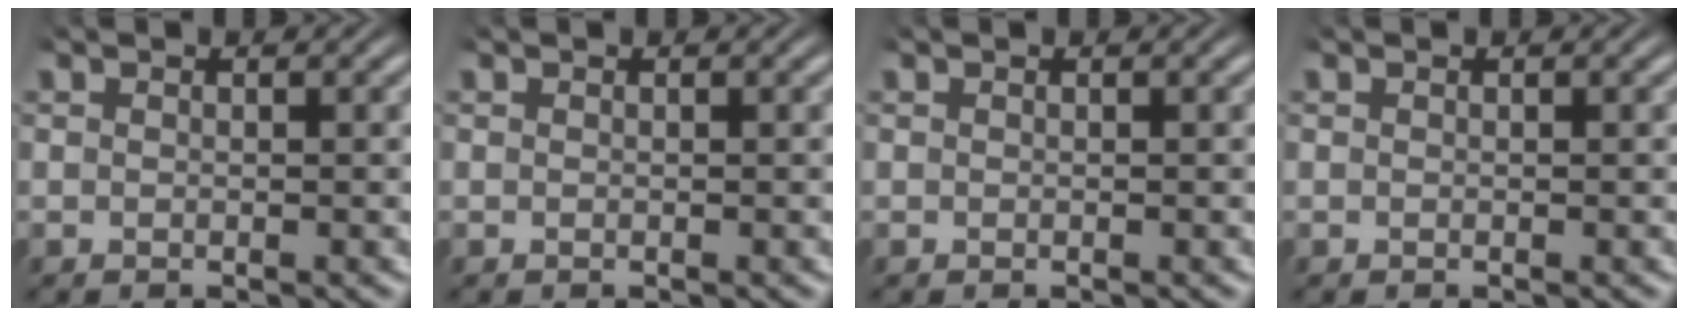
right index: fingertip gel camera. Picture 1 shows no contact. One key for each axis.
{"total": 0.0}
{"total": 0.0}
{"total": 0.0}